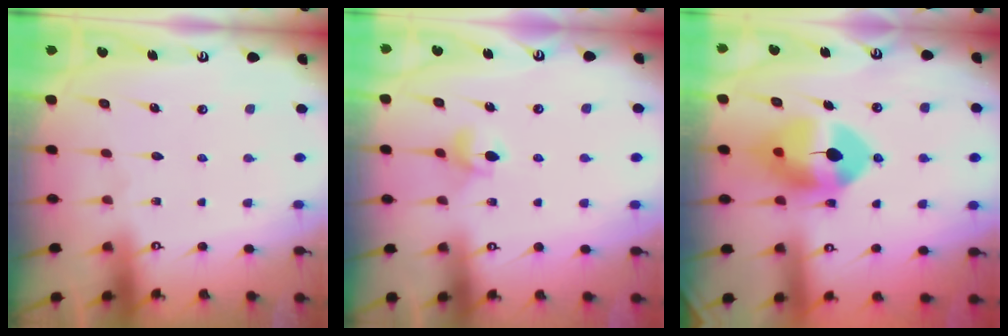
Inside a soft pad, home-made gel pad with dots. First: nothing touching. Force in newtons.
{"total": 5.1, "press": 5.0, "slide": 0.6}
{"total": 11.7, "press": 11.5, "slide": 2.2}